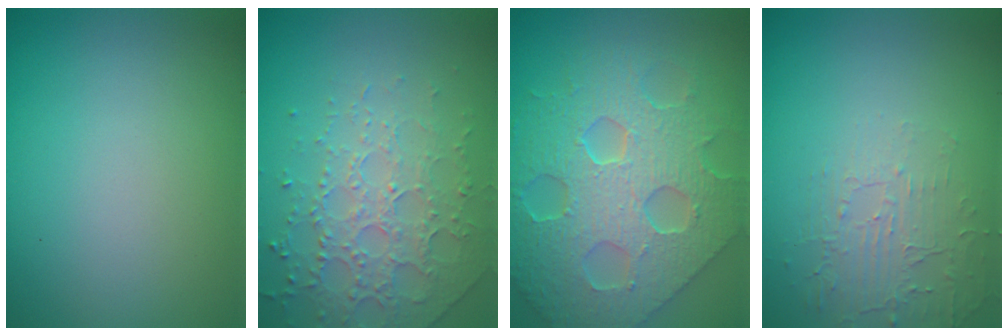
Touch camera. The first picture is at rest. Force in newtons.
{"total": 3.8, "press": 3.6, "slide": 1.2}
{"total": 7.9, "press": 6.5, "slide": 4.4}
{"total": 1.9, "press": 0.8, "slide": 1.7}